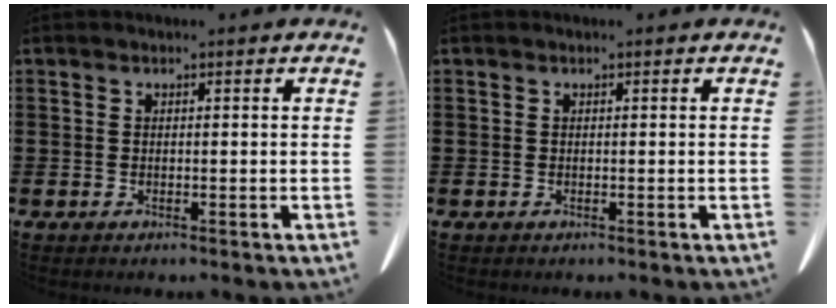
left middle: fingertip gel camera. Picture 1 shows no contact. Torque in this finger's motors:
{"motor_torque": [-0.19, 0.03, -0.04, -0.01]}